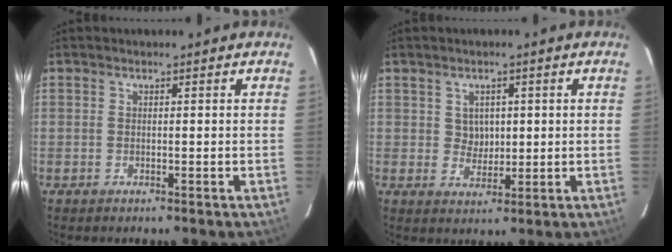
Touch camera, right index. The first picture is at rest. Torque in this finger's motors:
{"motor_torque": [-0.13, -0.02, -0.06, 0.00]}